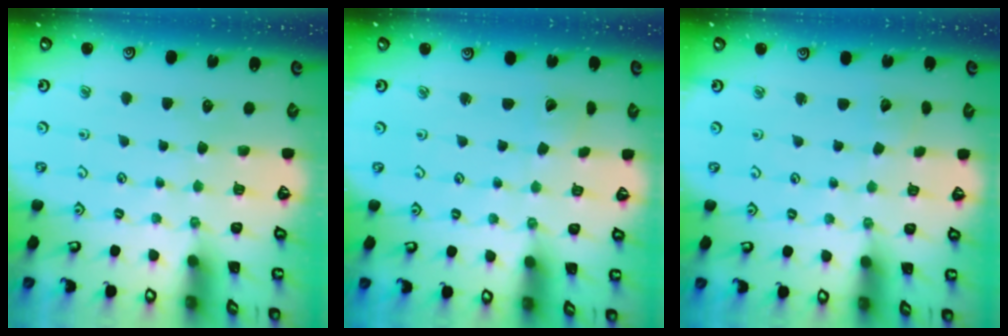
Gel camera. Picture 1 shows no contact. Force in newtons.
{"total": 1.5, "press": 1.5, "slide": 0.2}
{"total": 1.9, "press": 1.9, "slide": 0.2}